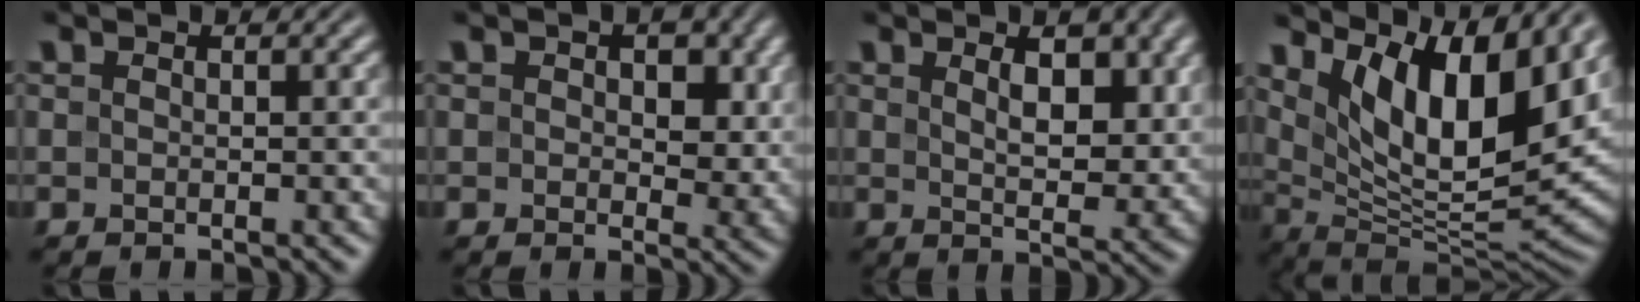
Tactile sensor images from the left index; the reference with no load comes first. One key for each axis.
{"total": 4.3, "fx": 1.1, "fy": 2.8, "fz": 3.1, "tx": -0.035, "ty": -0.008, "tz": 0.013}
{"total": 5.0, "fx": 2.0, "fy": 2.1, "fz": 4.0, "tx": -0.061, "ty": -0.006, "tz": 0.033}
{"total": 12.0, "fx": 6.1, "fy": 4.6, "fz": 9.3, "tx": -0.152, "ty": -0.003, "tz": 0.109}